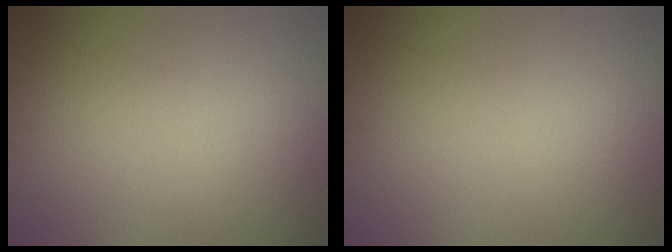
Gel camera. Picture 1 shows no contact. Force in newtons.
{"total": 0.0}